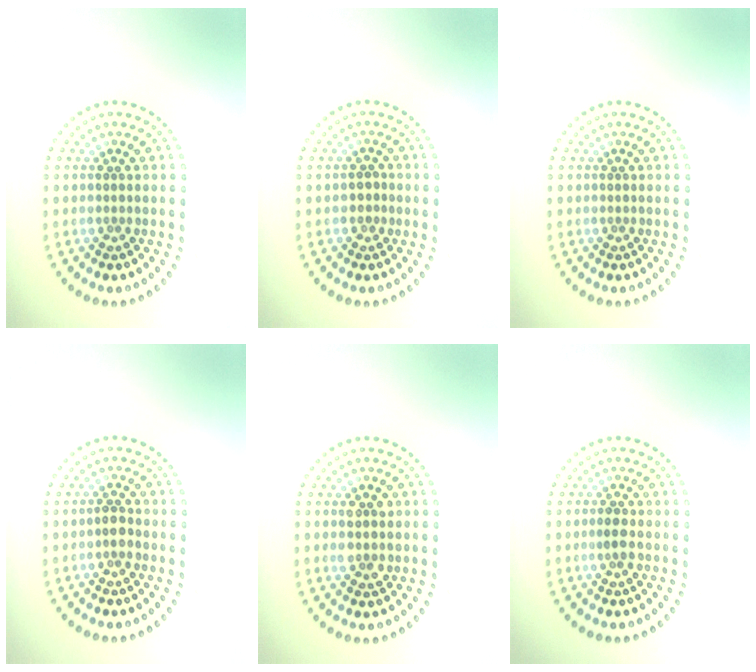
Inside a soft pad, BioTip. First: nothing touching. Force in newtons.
{"total": 0.7, "press": 0.5, "slide": 0.5}
{"total": 0.0}
{"total": 1.3, "press": 1.2, "slide": 0.6}
{"total": 2.0, "press": 2.0, "slide": 0.3}
{"total": 1.1, "press": 1.1, "slide": 0.2}